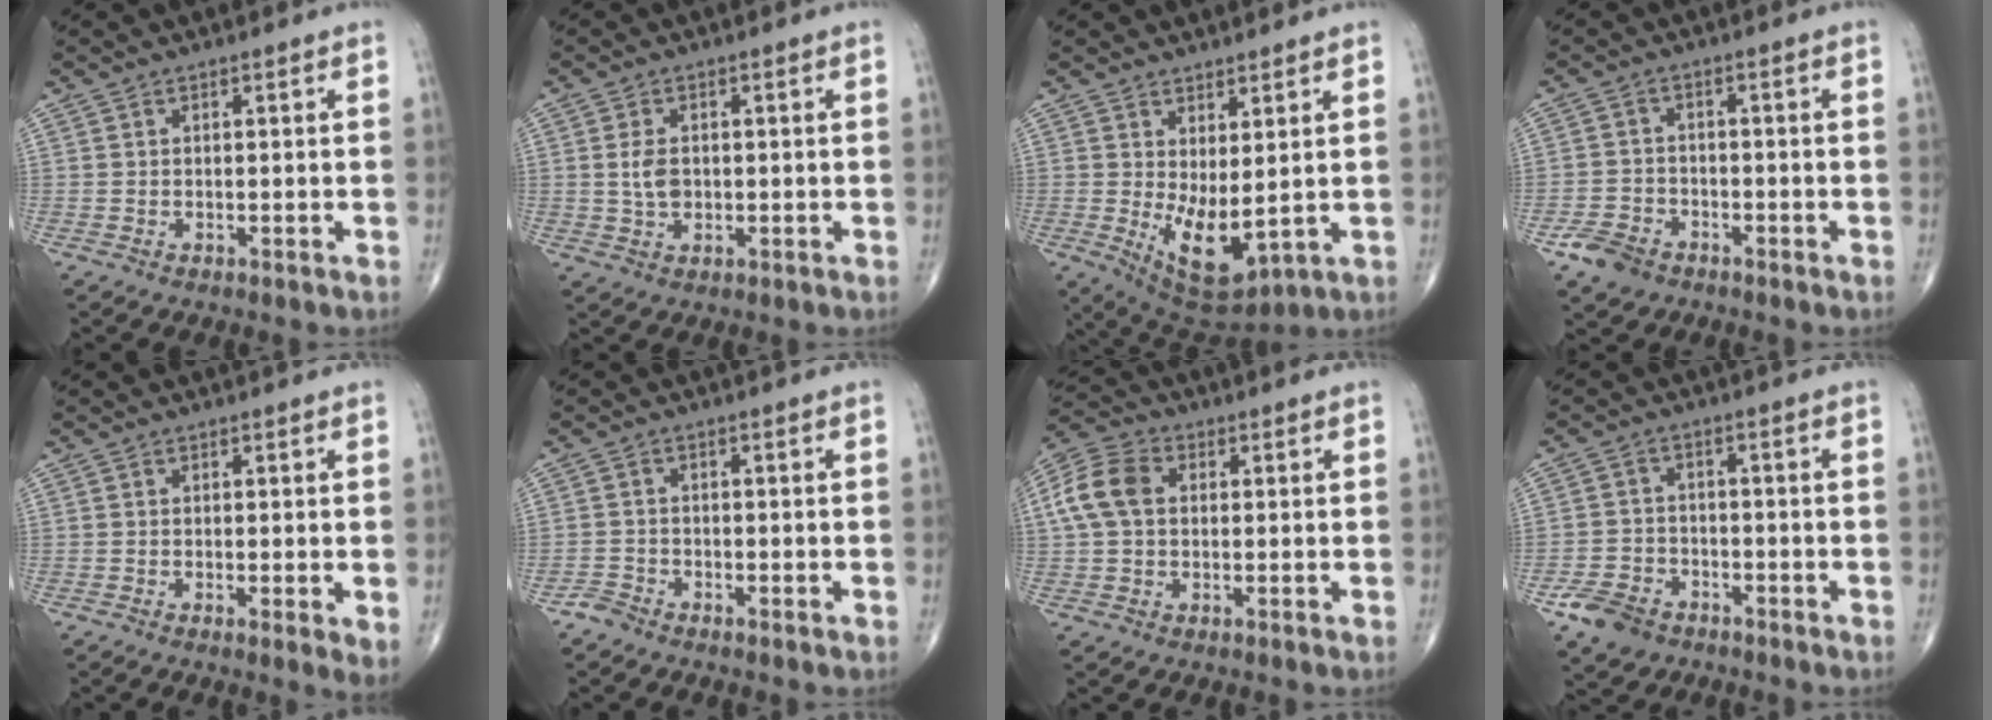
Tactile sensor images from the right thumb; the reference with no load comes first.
{"total": 3.8, "force": [0.2, 2.6, 2.8], "torque": [-0.050, -0.001, 0.005]}
{"total": 9.8, "force": [0.1, 4.3, 8.8], "torque": [-0.134, -0.022, 0.024]}
{"total": 5.4, "force": [-3.4, 3.6, 2.1], "torque": [-0.033, 0.014, -0.062]}
{"total": 3.1, "force": [0.0, 0.7, 3.0], "torque": [-0.048, -0.012, -0.006]}
{"total": 1.6, "force": [-1.5, 0.6, 0.1], "torque": [0.002, -0.003, -0.036]}
{"total": 9.2, "force": [1.4, 6.6, 6.3], "torque": [-0.130, 0.025, 0.020]}
{"total": 6.7, "force": [-4.1, 4.6, 2.6], "torque": [-0.041, 0.018, -0.074]}